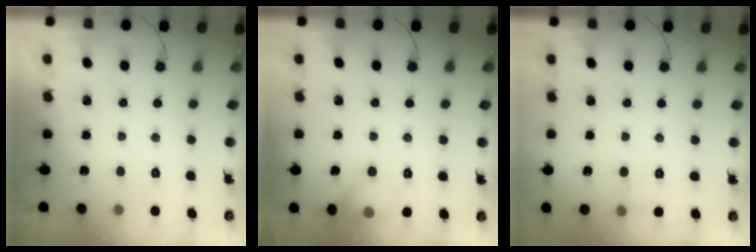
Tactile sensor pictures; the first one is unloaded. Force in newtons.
{"total": 9.6, "press": 7.7, "slide": 5.6}
{"total": 4.8, "press": 4.6, "slide": 1.5}